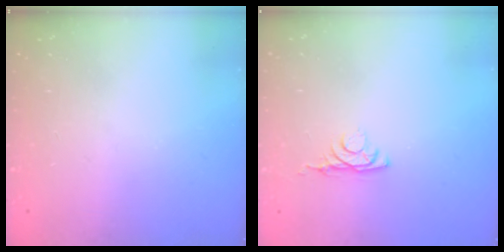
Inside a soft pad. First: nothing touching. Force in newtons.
{"total": 3.4, "press": 3.3, "slide": 0.6}